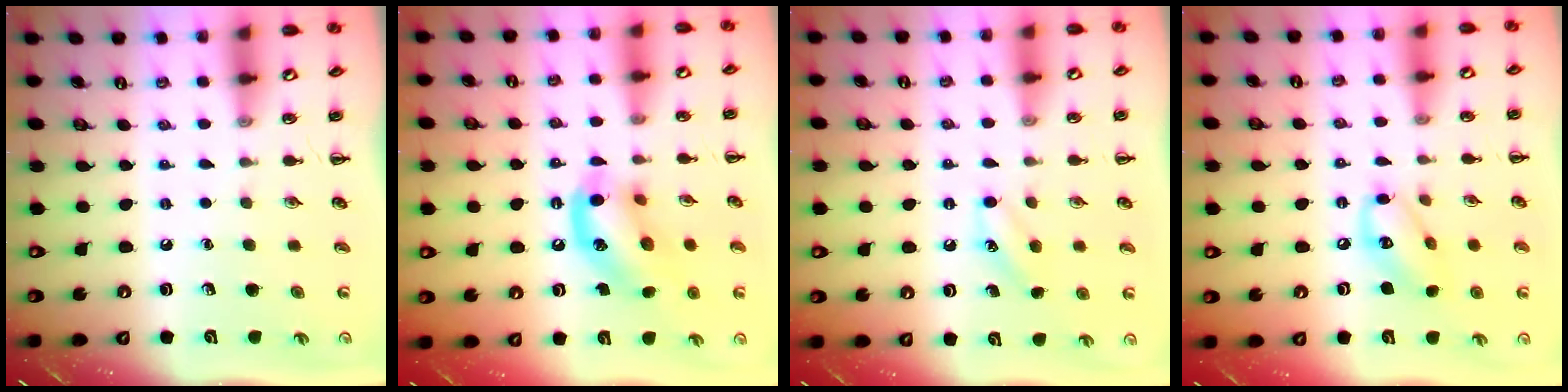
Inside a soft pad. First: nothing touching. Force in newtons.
{"total": 13.8, "press": 13.8, "slide": 1.4}
{"total": 7.7, "press": 7.4, "slide": 1.9}
{"total": 10.6, "press": 10.5, "slide": 1.8}